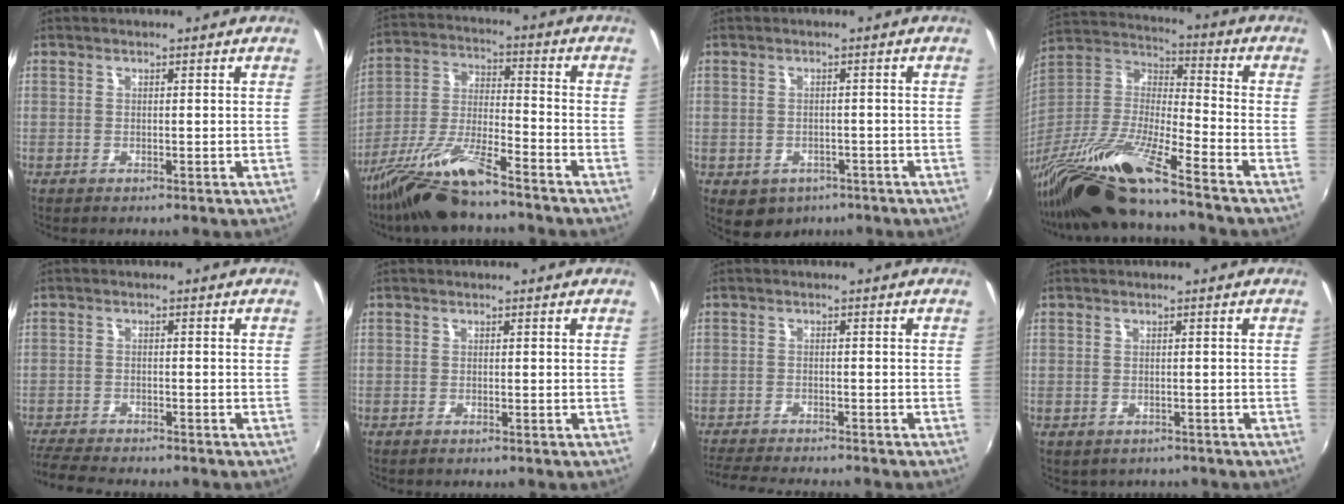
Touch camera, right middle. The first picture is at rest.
{"total": 12.9, "force": [-10.2, 1.9, 7.7], "torque": [-0.163, -0.009, -0.195]}
{"total": 5.7, "force": [-3.0, 4.2, 2.3], "torque": [-0.053, -0.016, -0.035]}
{"total": 18.8, "force": [-13.9, 1.3, 12.6], "torque": [-0.242, -0.024, -0.272]}
{"total": 7.7, "force": [-7.1, 1.1, 2.7], "torque": [-0.079, -0.021, -0.123]}
{"total": 0.5, "force": [-0.5, 0.0, 0.3], "torque": [-0.003, -0.002, -0.010]}
{"total": 8.2, "force": [-7.7, 0.4, 3.0], "torque": [-0.080, -0.020, -0.129]}
{"total": 1.8, "force": [-1.1, 1.3, 0.5], "torque": [-0.013, -0.006, -0.011]}